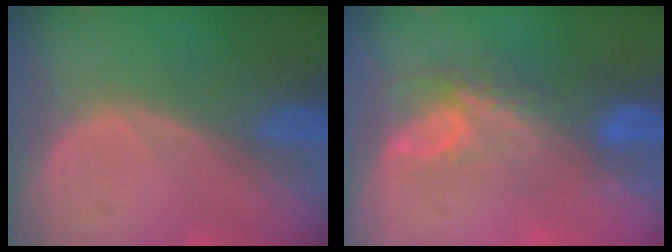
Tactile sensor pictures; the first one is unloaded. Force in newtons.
{"total": 7.8, "press": 6.8, "slide": 3.8}